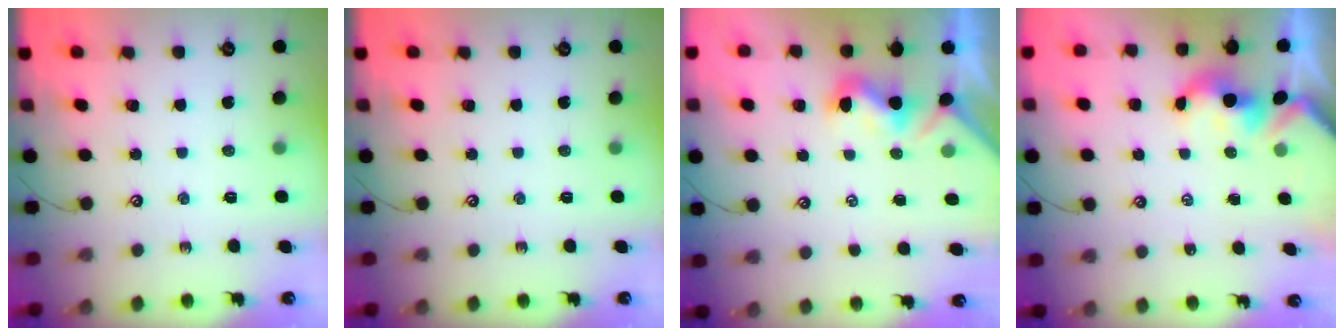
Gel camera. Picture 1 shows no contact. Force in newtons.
{"total": 0.0}
{"total": 1.4, "press": 1.2, "slide": 0.5}
{"total": 1.5, "press": 1.5, "slide": 0.2}